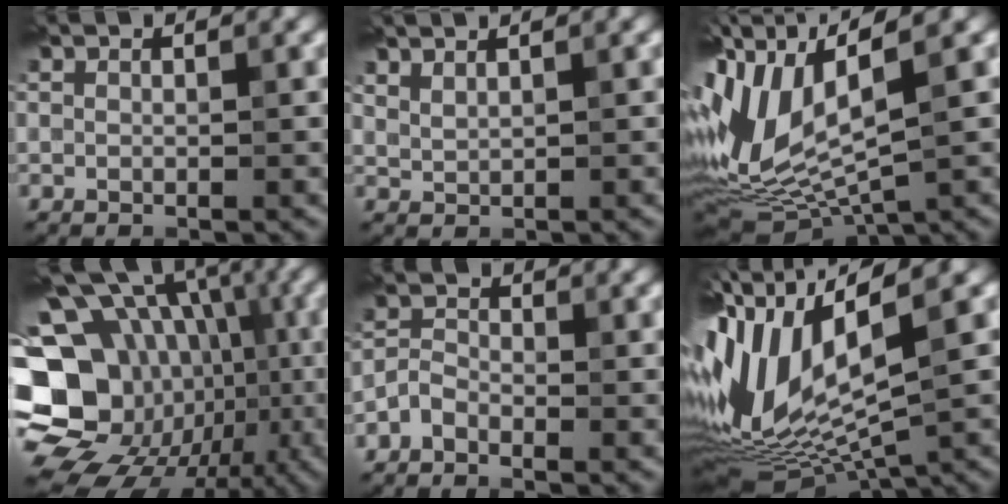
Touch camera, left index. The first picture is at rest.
{"total": 1.6, "force": [1.5, 0.2, 0.6], "torque": [-0.019, 0.002, 0.035]}
{"total": 10.2, "force": [0.5, 4.5, 9.2], "torque": [-0.218, -0.008, 0.022]}
{"total": 19.4, "force": [-5.2, 15.8, 10.1], "torque": [-0.158, 0.010, -0.091]}
{"total": 1.9, "force": [-1.5, 0.9, 0.6], "torque": [-0.011, 0.007, -0.037]}
{"total": 12.6, "force": [-0.1, 4.9, 11.6], "torque": [-0.261, -0.002, 0.011]}